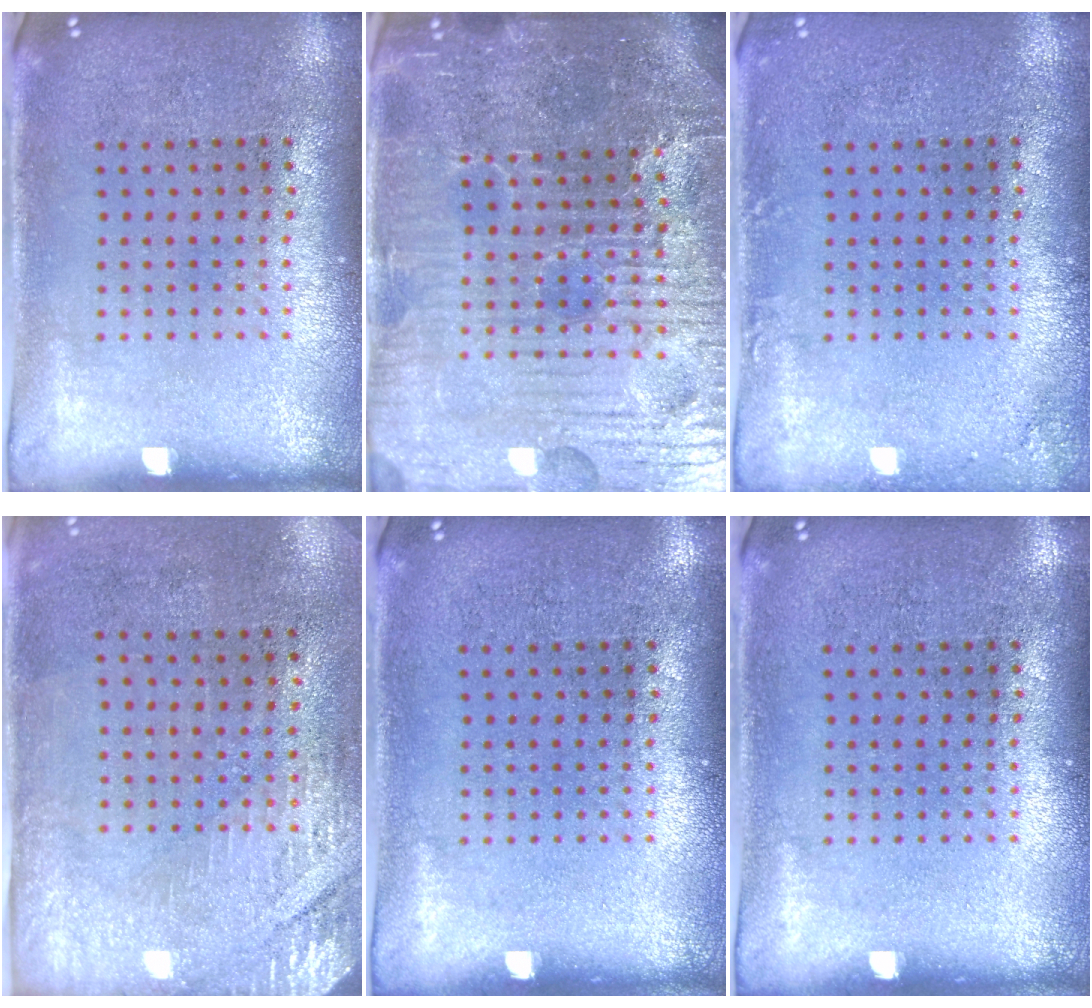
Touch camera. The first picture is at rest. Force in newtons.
{"total": 6.2, "press": 5.7, "slide": 2.4}
{"total": 1.1, "press": 1.1, "slide": 0.1}
{"total": 2.9, "press": 2.5, "slide": 1.4}
{"total": 0.0}
{"total": 0.0}